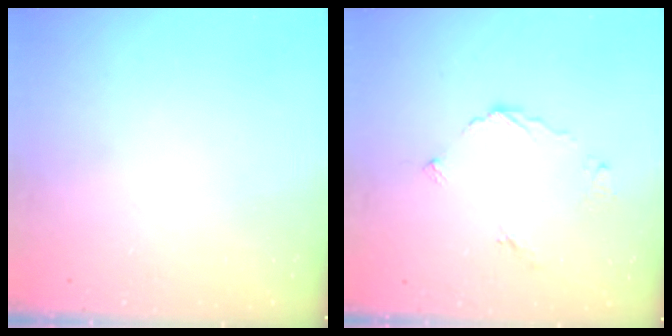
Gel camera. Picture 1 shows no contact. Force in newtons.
{"total": 5.2, "press": 5.2, "slide": 0.1}